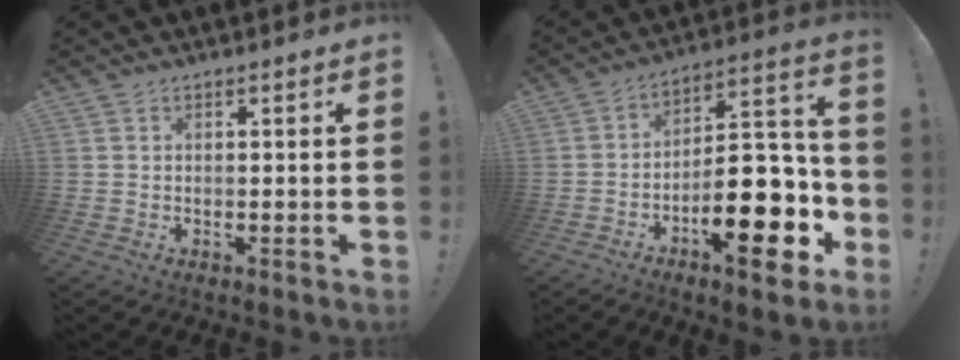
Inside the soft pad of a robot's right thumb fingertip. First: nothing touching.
{"total": 21.3, "force": [-8.1, 8.9, 17.6], "torque": [-0.253, 0.050, -0.120]}